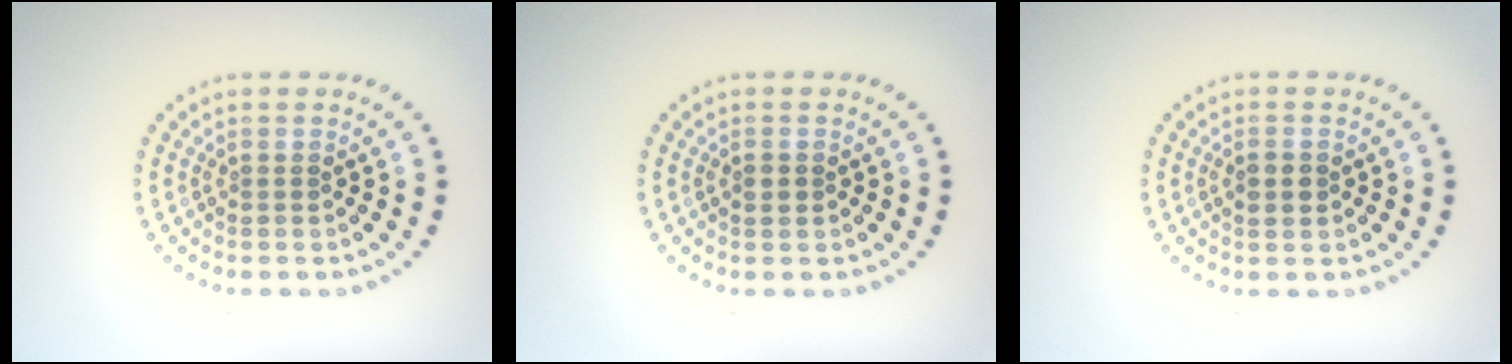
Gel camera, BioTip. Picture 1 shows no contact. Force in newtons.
{"total": 1.0, "press": 1.0, "slide": 0.1}
{"total": 1.4, "press": 1.4, "slide": 0.1}